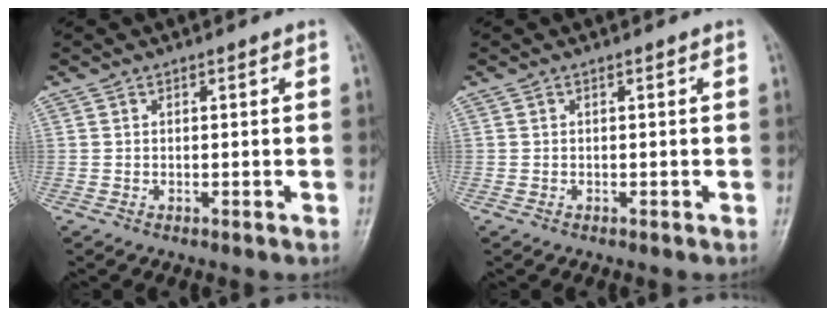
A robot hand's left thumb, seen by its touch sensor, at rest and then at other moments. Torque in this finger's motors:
{"motor_torque": [-0.03, -0.24, 0.22, 0.11, 0.05]}